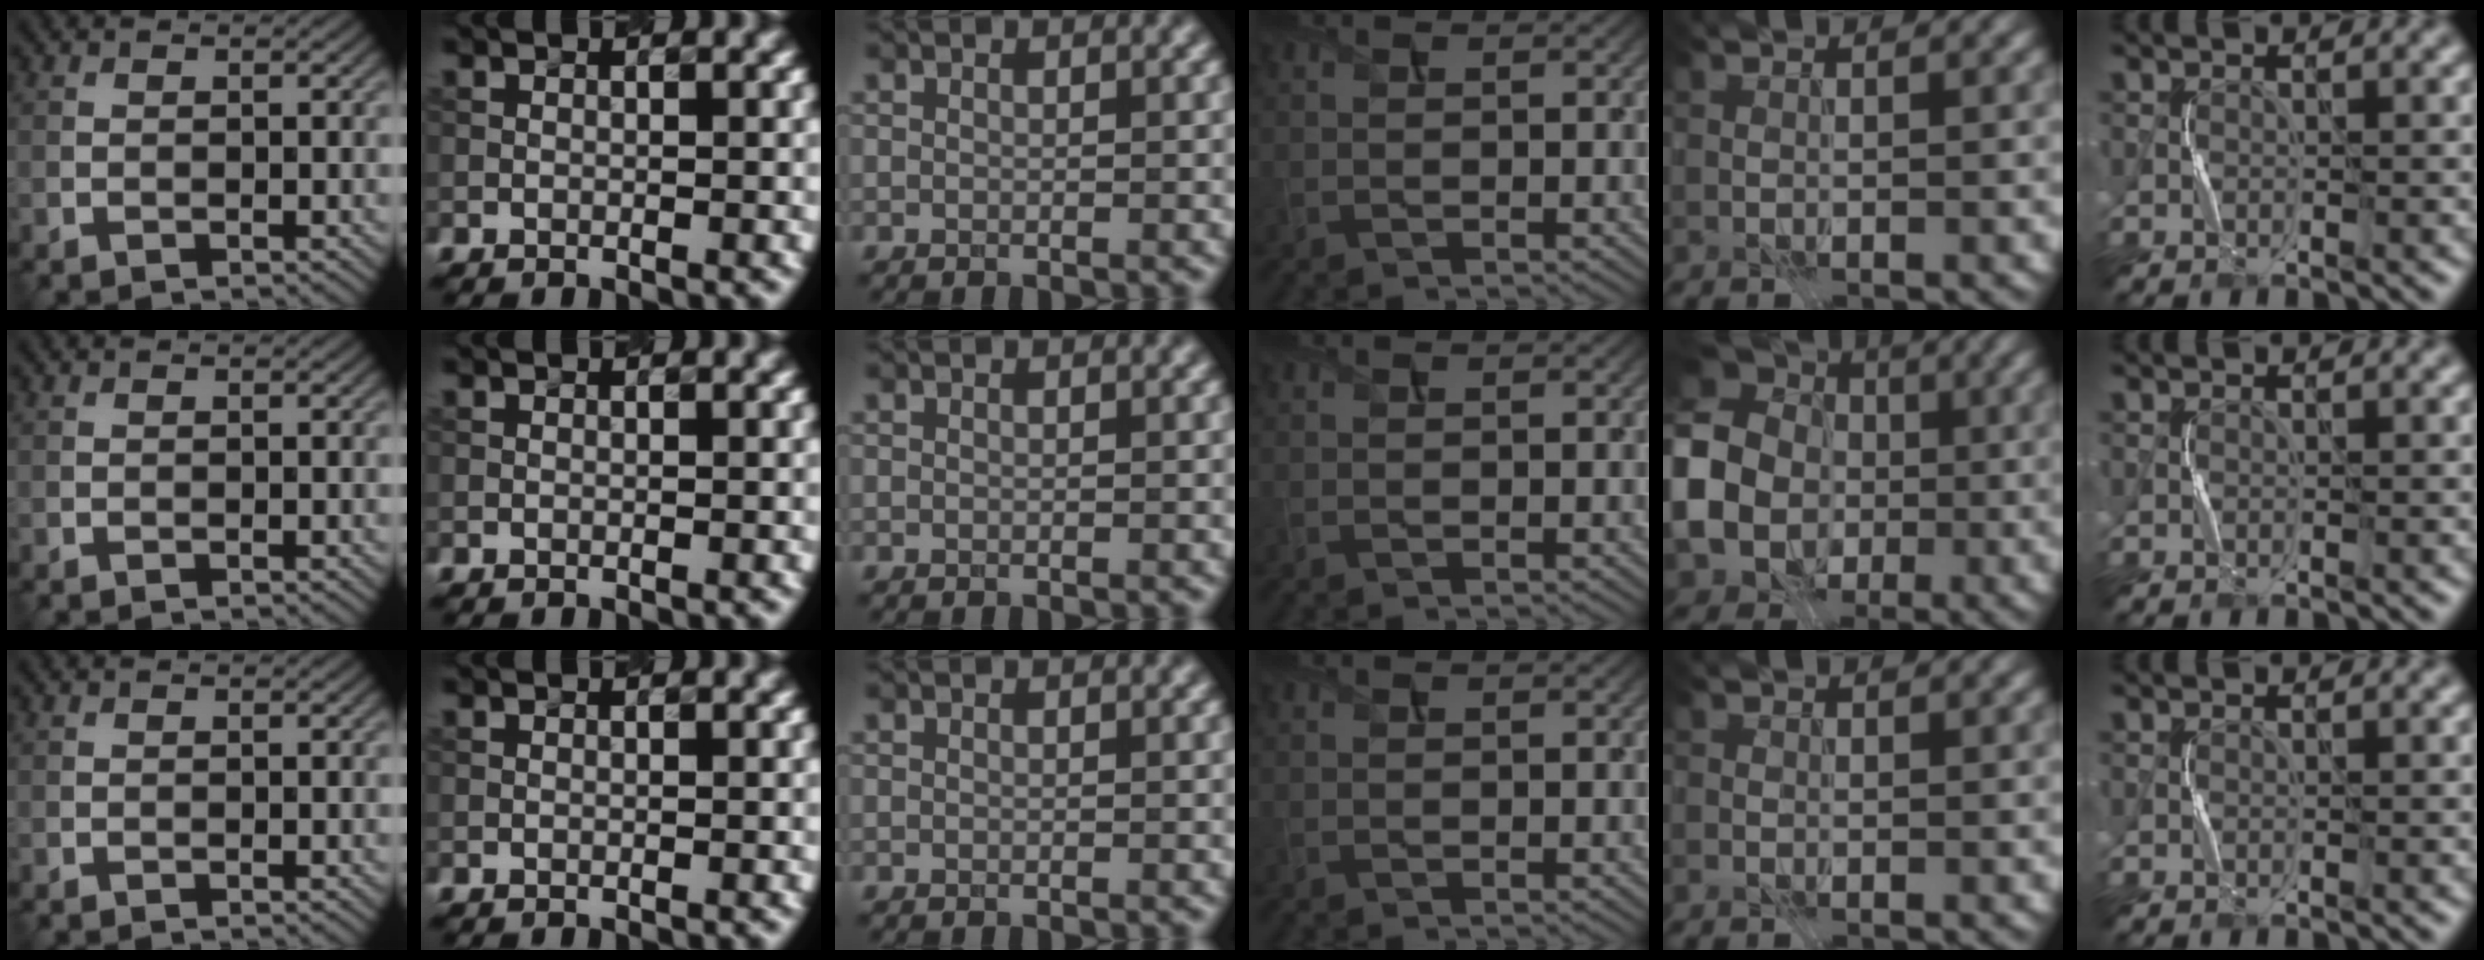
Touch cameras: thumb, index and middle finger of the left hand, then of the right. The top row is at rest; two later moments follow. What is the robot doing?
{"motion": "press", "object": "toy piano key"}